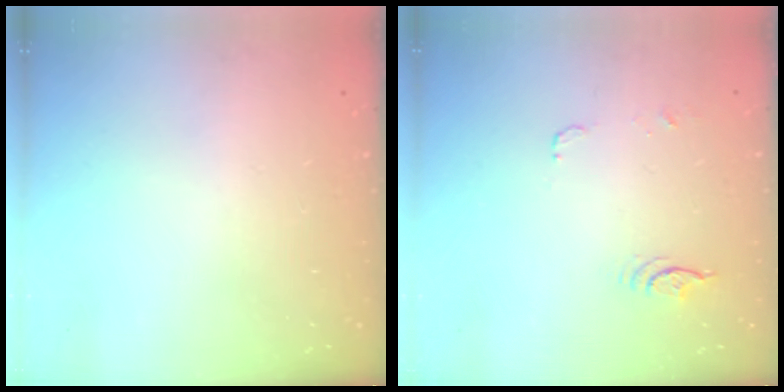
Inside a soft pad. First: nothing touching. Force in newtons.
{"total": 14.3, "press": 5.9, "slide": 13.1}